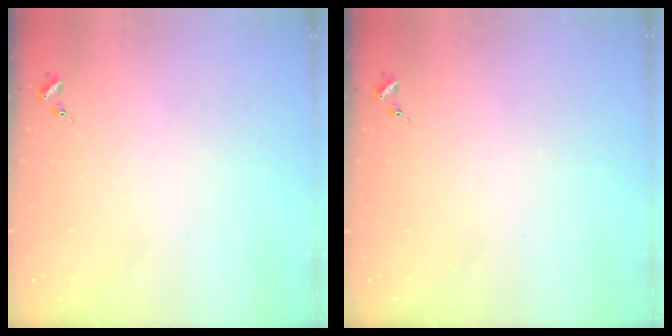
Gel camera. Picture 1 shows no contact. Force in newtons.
{"total": 0.0}